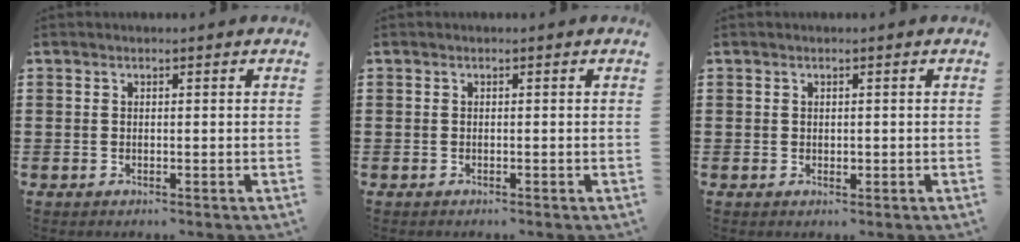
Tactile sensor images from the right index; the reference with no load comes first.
{"total": 0.0}
{"total": 0.7, "force": [0.1, 0.6, 0.4], "torque": [-0.009, 0.003, 0.001]}